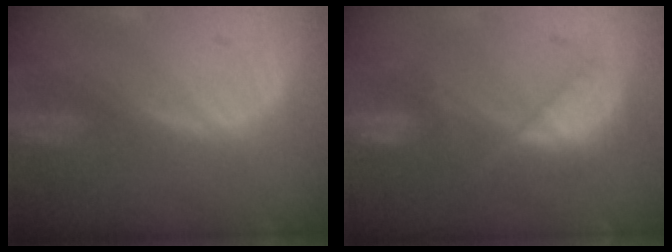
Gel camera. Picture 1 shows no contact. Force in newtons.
{"total": 7.2, "press": 7.0, "slide": 1.7}